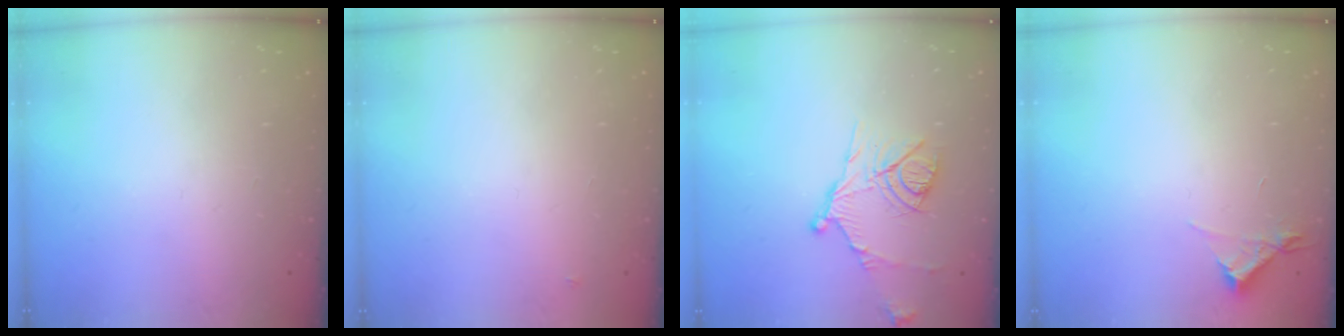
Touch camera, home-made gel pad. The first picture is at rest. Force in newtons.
{"total": 2.6, "press": 2.6, "slide": 0.2}
{"total": 12.8, "press": 12.8, "slide": 0.8}
{"total": 5.0, "press": 4.9, "slide": 0.7}